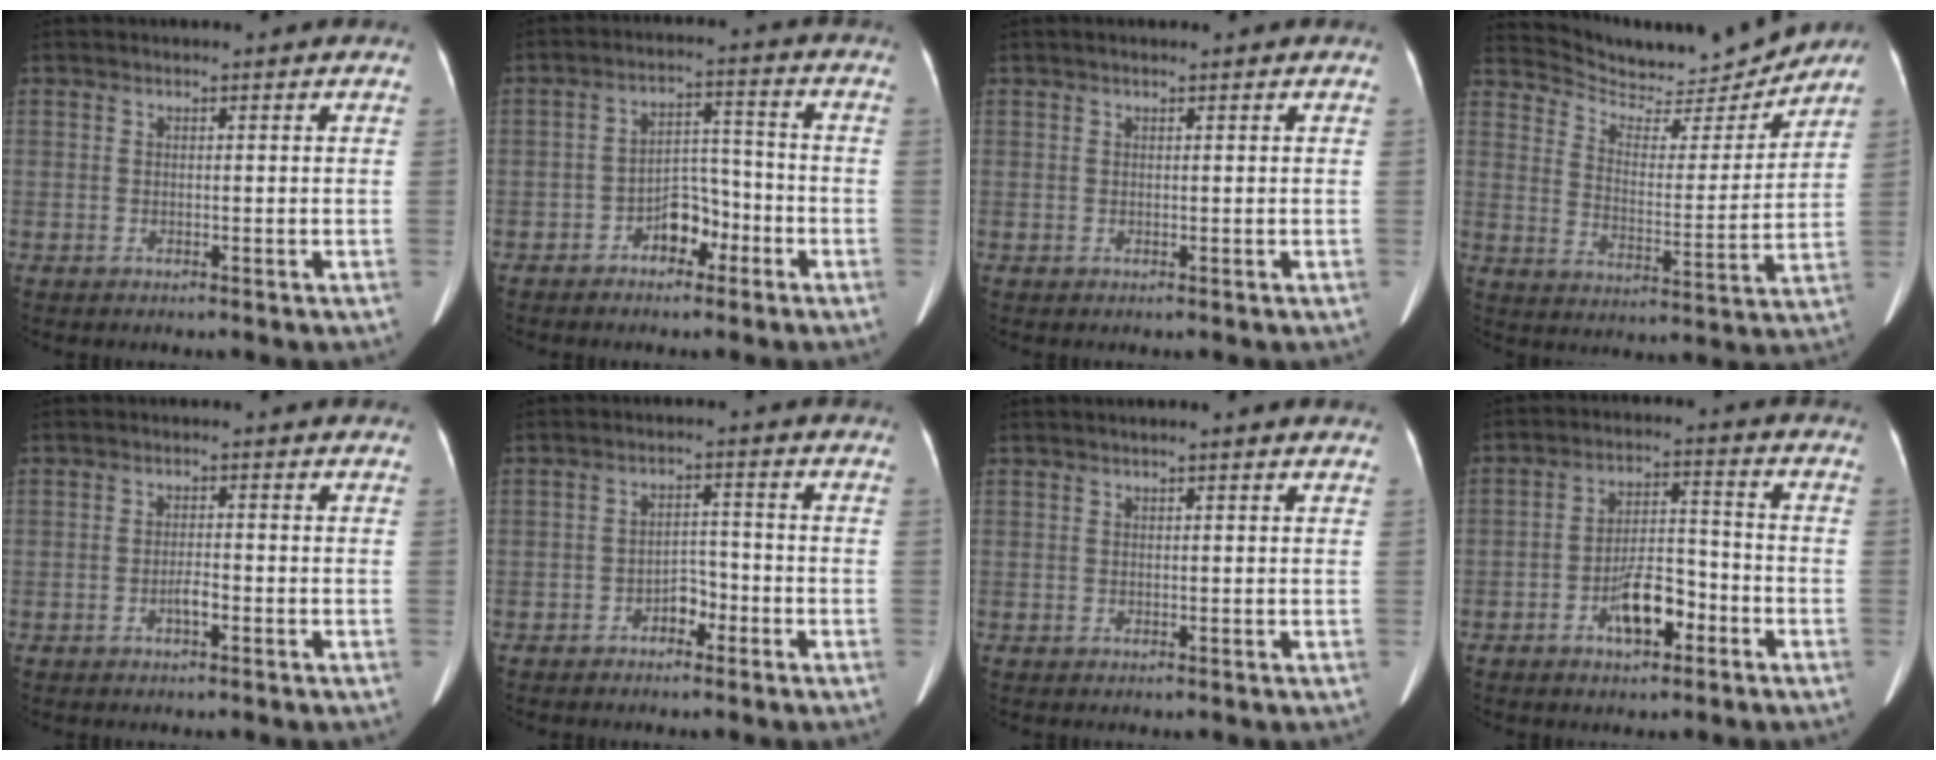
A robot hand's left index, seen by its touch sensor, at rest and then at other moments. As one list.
[{"total": 5.6, "force": [-3.2, 3.1, 3.5], "torque": [-0.056, 0.022, -0.055]}, {"total": 0.6, "force": [0.4, 0.0, 0.4], "torque": [-0.007, 0.006, 0.009]}, {"total": 13.5, "force": [13.0, 3.1, 1.7], "torque": [-0.031, -0.009, 0.195]}, {"total": 1.8, "force": [-0.9, 0.4, 1.5], "torque": [-0.026, 0.002, -0.015]}, {"total": 3.2, "force": [-2.0, 1.8, 1.8], "torque": [-0.027, 0.009, -0.034]}, {"total": 1.9, "force": [1.4, -0.1, 1.2], "torque": [-0.018, 0.016, 0.021]}, {"total": 7.5, "force": [-3.7, 3.0, 5.8], "torque": [-0.109, 0.014, -0.060]}]